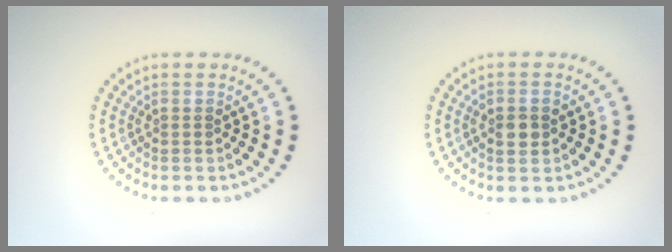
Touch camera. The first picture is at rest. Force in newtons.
{"total": 2.2, "press": 2.2, "slide": 0.2}